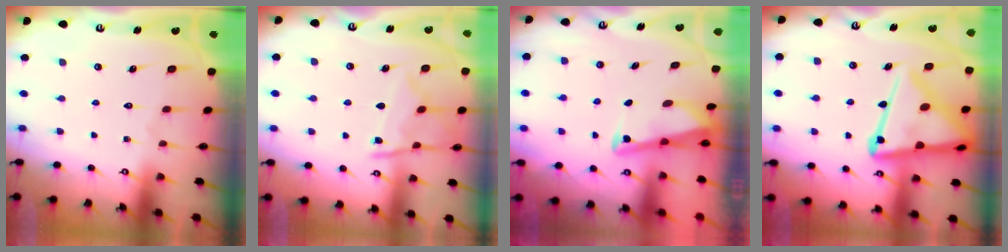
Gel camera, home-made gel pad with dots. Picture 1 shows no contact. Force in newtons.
{"total": 9.0, "press": 9.0, "slide": 1.0}
{"total": 2.8, "press": 2.8, "slide": 0.4}
{"total": 16.7, "press": 16.6, "slide": 1.6}